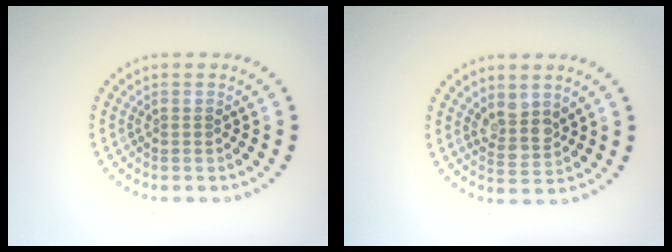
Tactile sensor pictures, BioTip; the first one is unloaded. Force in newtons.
{"total": 2.5, "press": 2.0, "slide": 1.5}